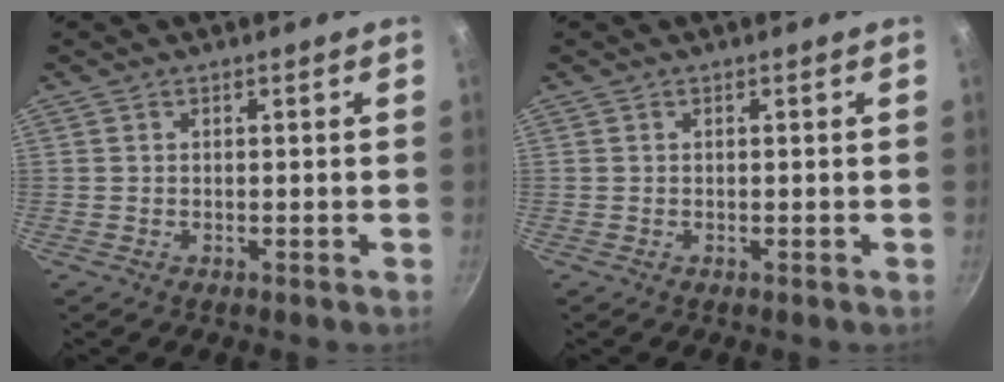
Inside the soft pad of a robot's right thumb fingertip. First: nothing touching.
{"total": 0.0}